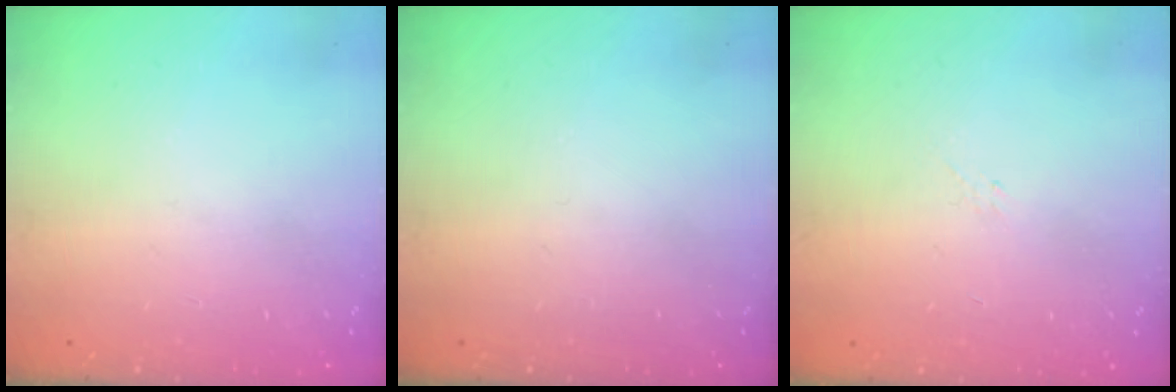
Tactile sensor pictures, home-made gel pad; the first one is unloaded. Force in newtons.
{"total": 0.0}
{"total": 3.3, "press": 3.2, "slide": 0.6}